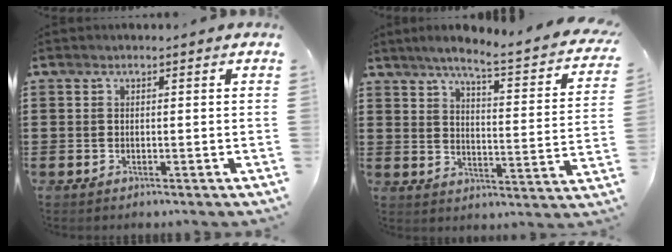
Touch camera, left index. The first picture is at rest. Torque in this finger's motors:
{"motor_torque": [1.08, -1.06, 0.73, 0.11]}